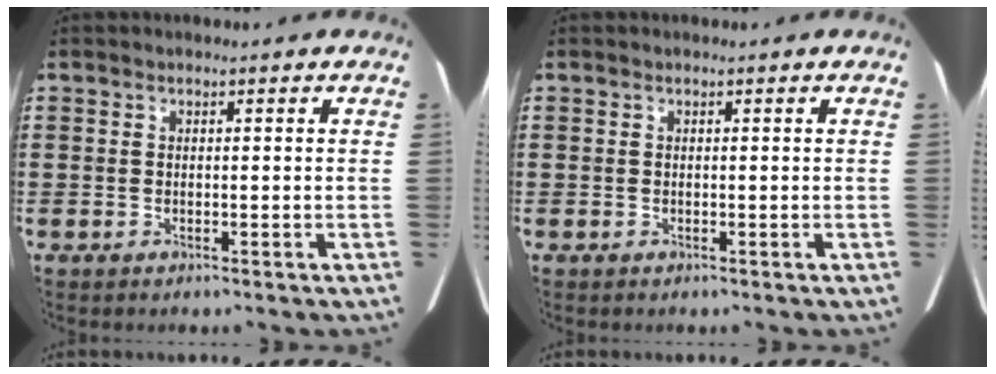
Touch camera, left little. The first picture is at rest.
{"total": 0.0}